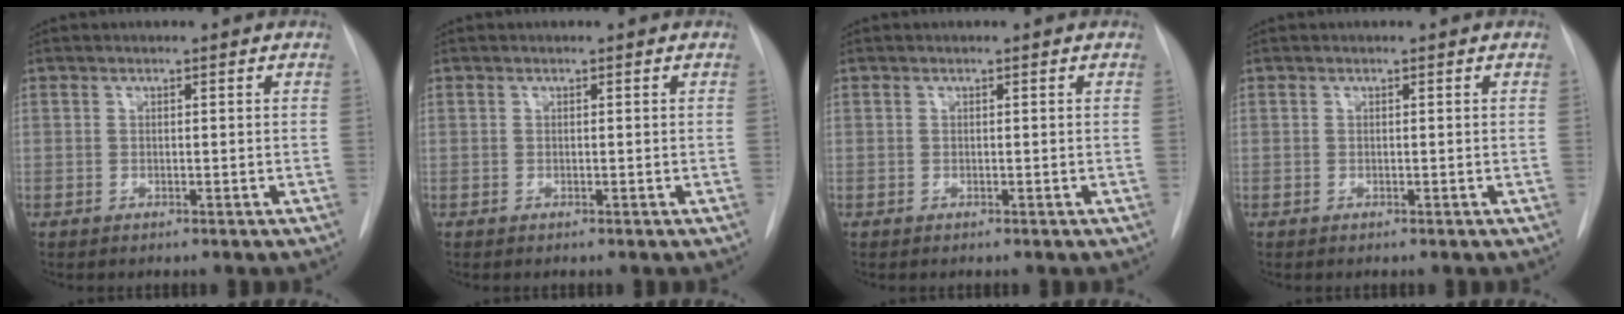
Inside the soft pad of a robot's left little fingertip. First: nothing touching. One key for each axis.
{"total": 0.0}
{"total": 0.0}
{"total": 0.0}